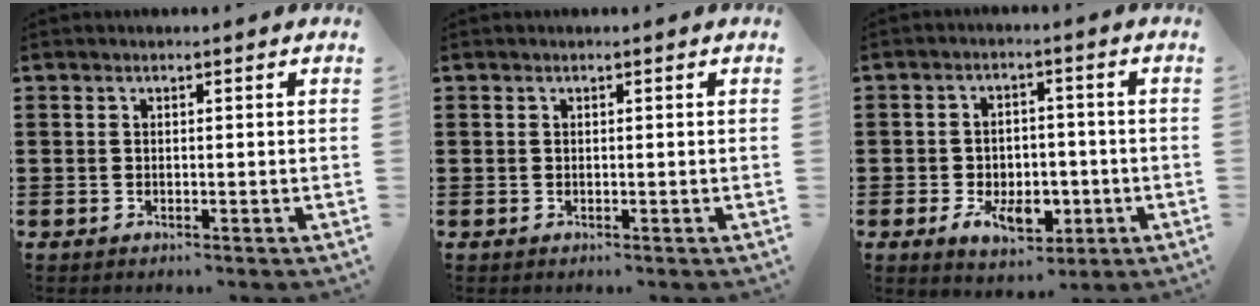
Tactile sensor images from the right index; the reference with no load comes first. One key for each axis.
{"total": 0.0}
{"total": 6.7, "fx": -2.5, "fy": 4.3, "fz": 4.5, "tx": -0.072, "ty": 0.004, "tz": -0.048}